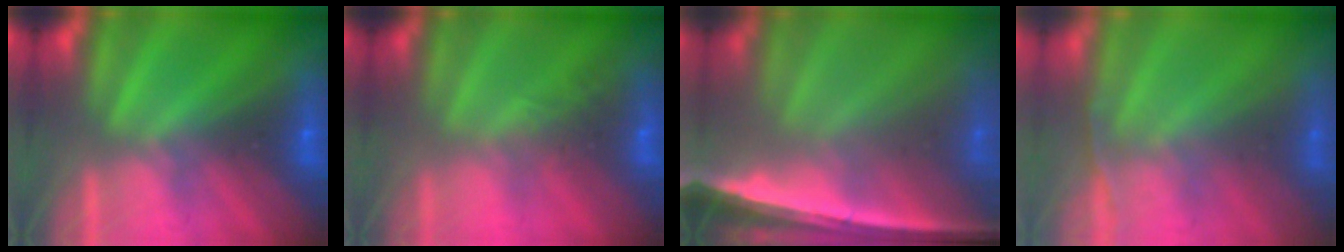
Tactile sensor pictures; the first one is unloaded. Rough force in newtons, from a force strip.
{"total": 2.7}
{"total": 5.8}
{"total": 1.0}